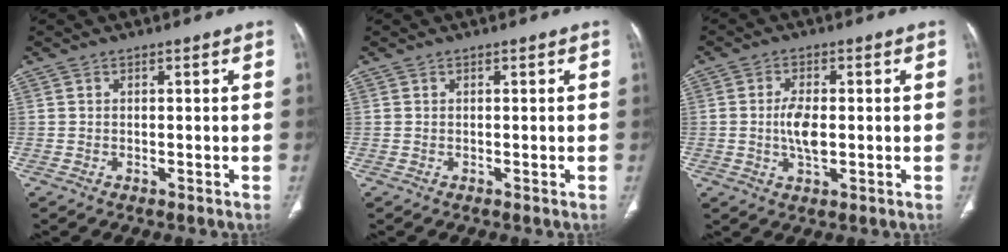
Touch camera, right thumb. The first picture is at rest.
{"total": 0.0}
{"total": 5.4, "force": [-0.3, 2.4, 4.8], "torque": [-0.095, -0.001, -0.006]}